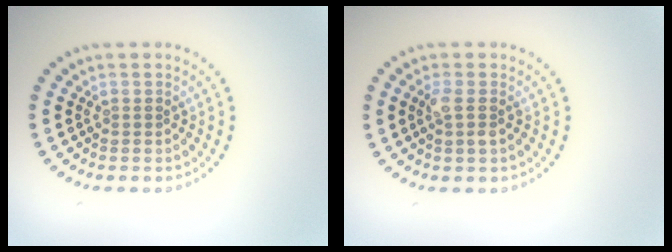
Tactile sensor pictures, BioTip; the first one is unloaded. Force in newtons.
{"total": 1.7, "press": 1.6, "slide": 0.5}